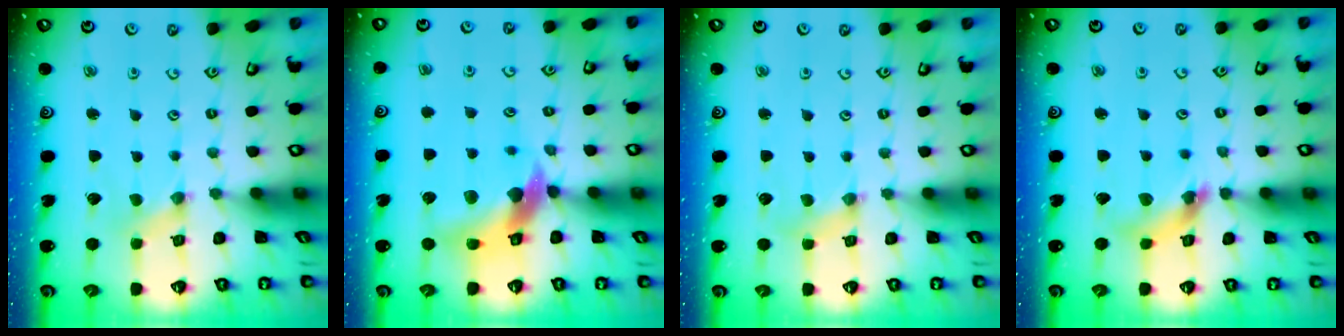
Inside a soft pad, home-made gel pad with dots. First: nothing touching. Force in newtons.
{"total": 11.8, "press": 11.7, "slide": 1.9}
{"total": 2.4, "press": 2.4, "slide": 0.3}
{"total": 9.5, "press": 9.5, "slide": 0.9}